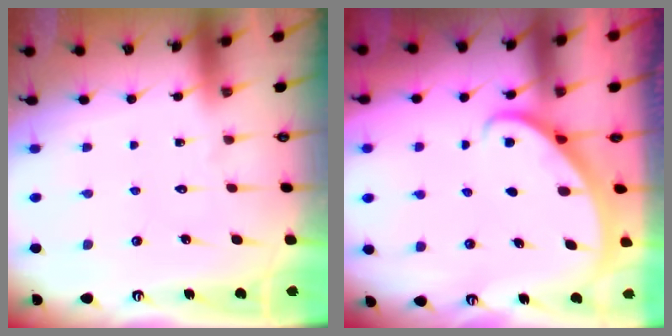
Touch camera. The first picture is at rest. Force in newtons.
{"total": 2.1, "press": 2.1, "slide": 0.2}